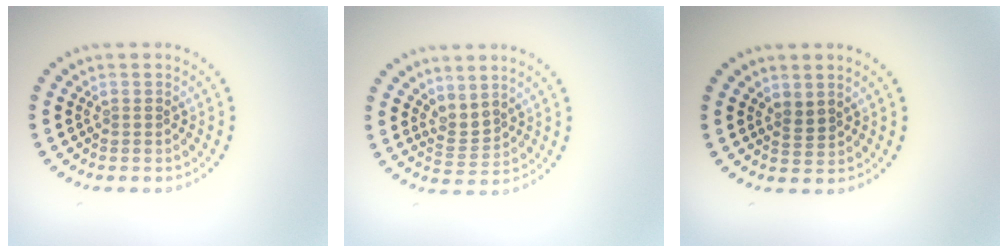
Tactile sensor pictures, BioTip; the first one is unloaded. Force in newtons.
{"total": 2.0, "press": 1.4, "slide": 1.4}
{"total": 1.2, "press": 1.0, "slide": 0.7}